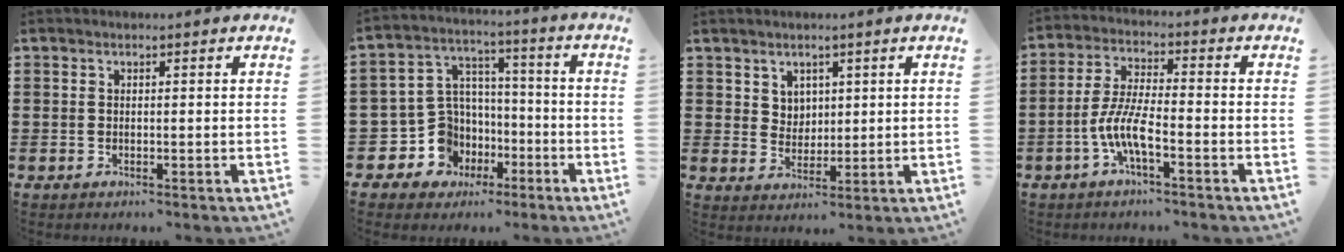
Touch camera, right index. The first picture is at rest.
{"total": 9.5, "force": [-2.8, 8.6, 2.9], "torque": [-0.108, 0.008, -0.047]}
{"total": 3.7, "force": [2.2, 3.0, 0.5], "torque": [-0.016, 0.006, 0.040]}
{"total": 7.2, "force": [-3.2, 1.5, 6.3], "torque": [-0.152, -0.016, -0.067]}